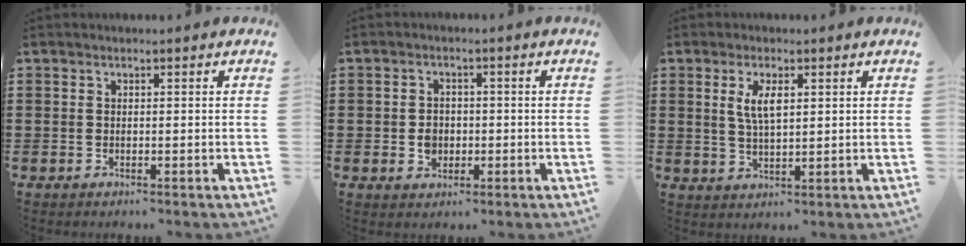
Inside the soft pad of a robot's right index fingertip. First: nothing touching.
{"total": 2.8, "force": [-0.6, 2.4, 1.4], "torque": [-0.032, 0.004, -0.014]}
{"total": 4.3, "force": [1.3, 1.6, 3.8], "torque": [-0.080, 0.006, 0.022]}